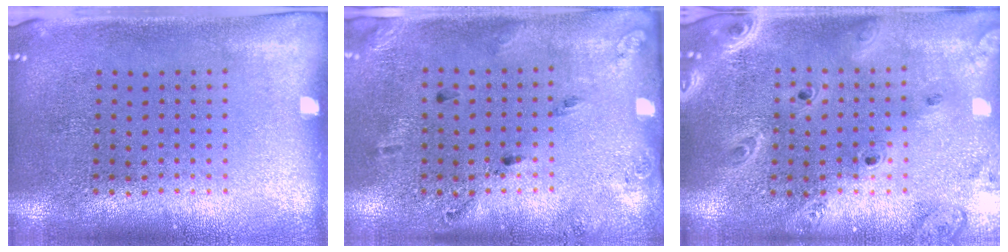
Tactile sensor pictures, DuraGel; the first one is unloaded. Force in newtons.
{"total": 1.8, "press": 1.1, "slide": 1.5}
{"total": 2.7, "press": 2.3, "slide": 1.4}